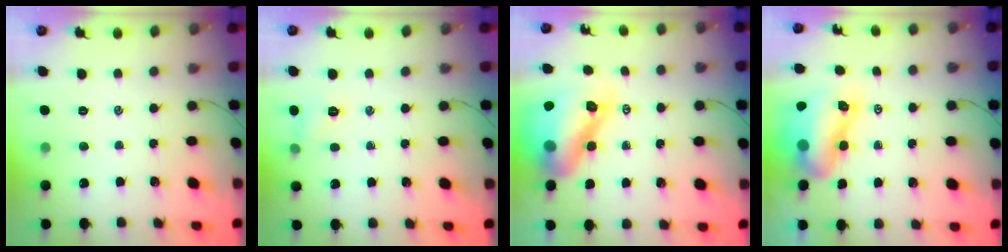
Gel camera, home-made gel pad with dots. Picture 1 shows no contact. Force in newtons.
{"total": 6.4, "press": 6.1, "slide": 1.8}
{"total": 15.9, "press": 15.3, "slide": 4.5}
{"total": 10.9, "press": 10.5, "slide": 3.0}